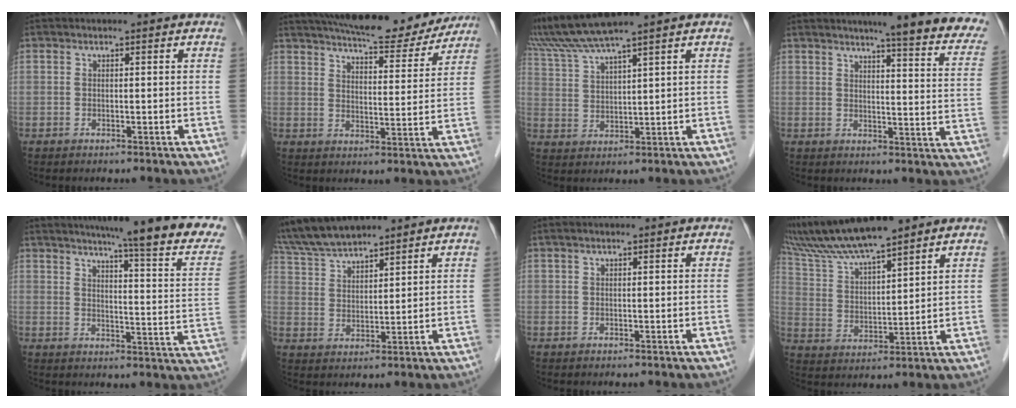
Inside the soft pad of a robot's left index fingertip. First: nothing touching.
{"total": 18.5, "force": [16.5, 3.8, 7.2], "torque": [-0.113, 0.008, 0.221]}
{"total": 7.6, "force": [6.7, -1.9, 2.9], "torque": [-0.071, 0.009, 0.139]}
{"total": 18.4, "force": [15.7, 0.8, 9.5], "torque": [-0.103, -0.044, 0.171]}
{"total": 23.0, "force": [18.7, 0.0, 13.3], "torque": [-0.178, -0.056, 0.224]}
{"total": 10.3, "force": [9.4, 1.4, 3.9], "torque": [-0.085, 0.019, 0.186]}
{"total": 0.8, "force": [0.6, 0.0, 0.5], "torque": [-0.013, 0.011, 0.014]}
{"total": 12.5, "force": [11.0, 0.6, 5.8], "torque": [-0.115, 0.020, 0.210]}